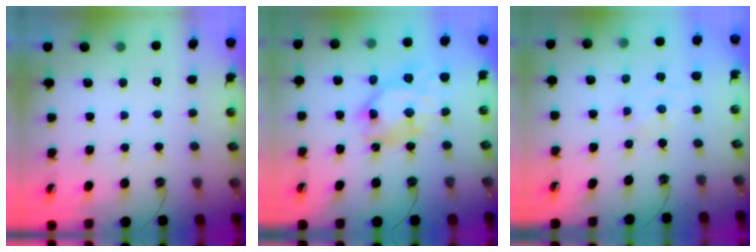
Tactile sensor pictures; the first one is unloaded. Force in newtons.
{"total": 12.4, "press": 12.3, "slide": 1.5}
{"total": 0.0}